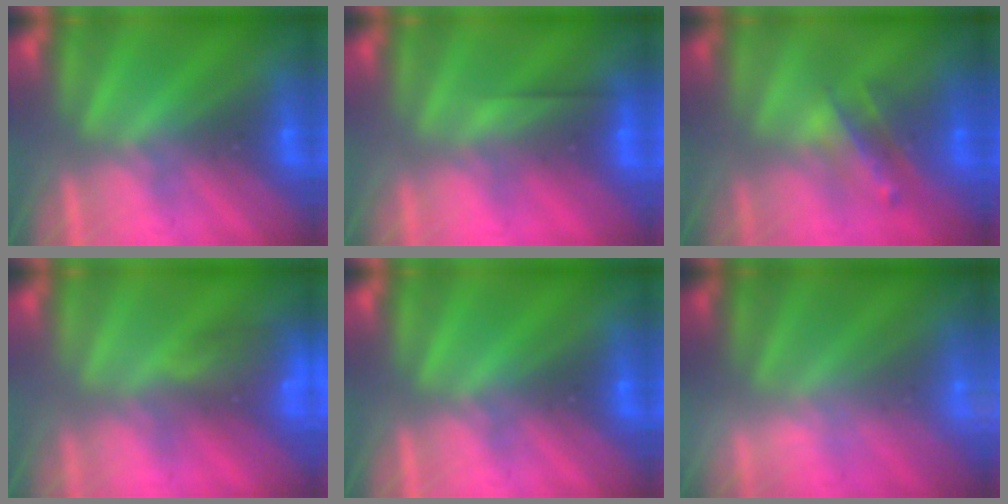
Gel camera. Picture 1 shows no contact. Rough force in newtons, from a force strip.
{"total": 2.6}
{"total": 2.4}
{"total": 8.7}
{"total": 0.0}
{"total": 2.1}